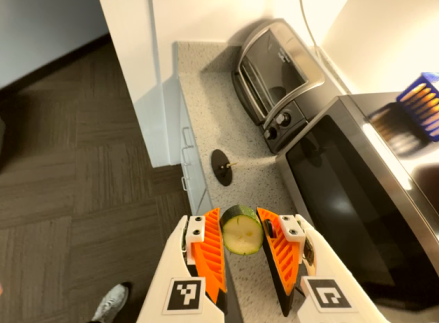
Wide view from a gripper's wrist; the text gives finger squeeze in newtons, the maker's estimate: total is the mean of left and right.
{"total": 9.7, "left": 9.6, "right": 9.9}